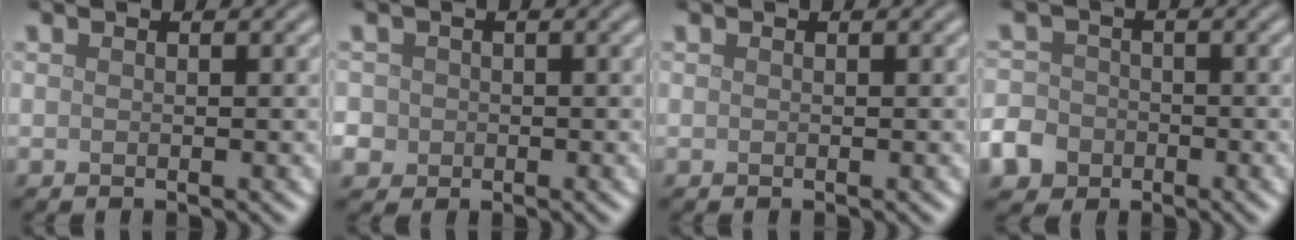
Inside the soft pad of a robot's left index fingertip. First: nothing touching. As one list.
[{"total": 4.2, "force": [-0.5, 3.9, 1.3], "torque": [-0.026, 0.012, -0.032]}, {"total": 0.0}, {"total": 6.1, "force": [-3.3, 4.9, 1.5], "torque": [-0.028, -0.018, -0.075]}]